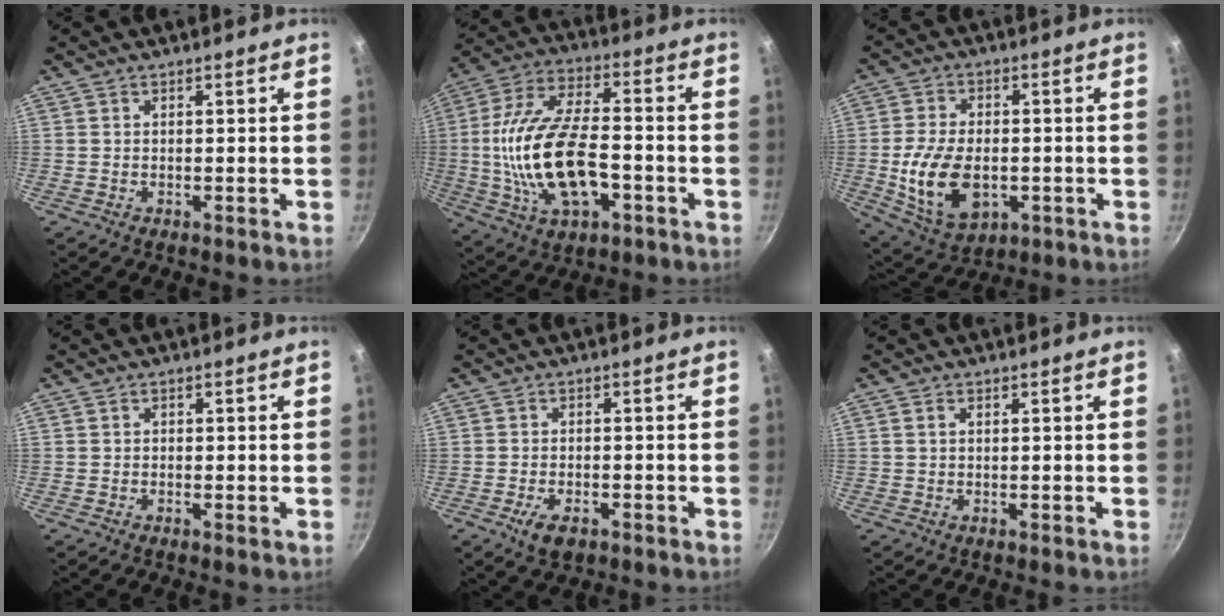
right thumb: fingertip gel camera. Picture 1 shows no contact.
{"total": 20.4, "force": [-3.6, 10.4, 17.1], "torque": [-0.321, 0.029, -0.064]}
{"total": 14.4, "force": [-2.5, 8.9, 10.9], "torque": [-0.192, 0.001, -0.033]}
{"total": 0.5, "force": [-0.2, 0.4, 0.3], "torque": [-0.004, 0.002, -0.004]}
{"total": 4.6, "force": [-2.3, 2.4, 3.2], "torque": [-0.058, 0.007, -0.039]}
{"total": 1.1, "force": [0.4, 0.7, 0.8], "torque": [-0.013, 0.004, 0.005]}